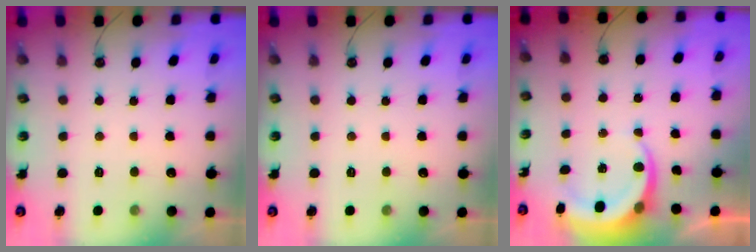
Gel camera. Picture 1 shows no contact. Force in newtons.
{"total": 0.0}
{"total": 5.9, "press": 5.9, "slide": 0.5}